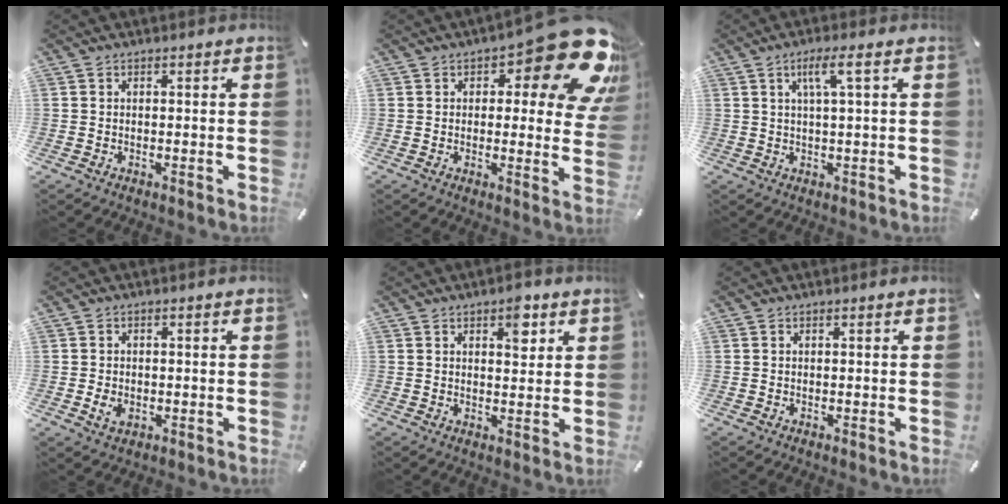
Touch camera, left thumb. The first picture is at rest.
{"total": 18.7, "force": [9.9, 7.3, 14.1], "torque": [-0.173, -0.075, 0.164]}
{"total": 5.1, "force": [1.7, 0.4, 4.8], "torque": [-0.096, 0.000, 0.025]}
{"total": 2.6, "force": [-0.7, 1.9, 1.7], "torque": [-0.044, -0.003, -0.015]}
{"total": 5.6, "force": [2.9, 3.0, 3.7], "torque": [-0.032, -0.013, 0.041]}
{"total": 0.0}